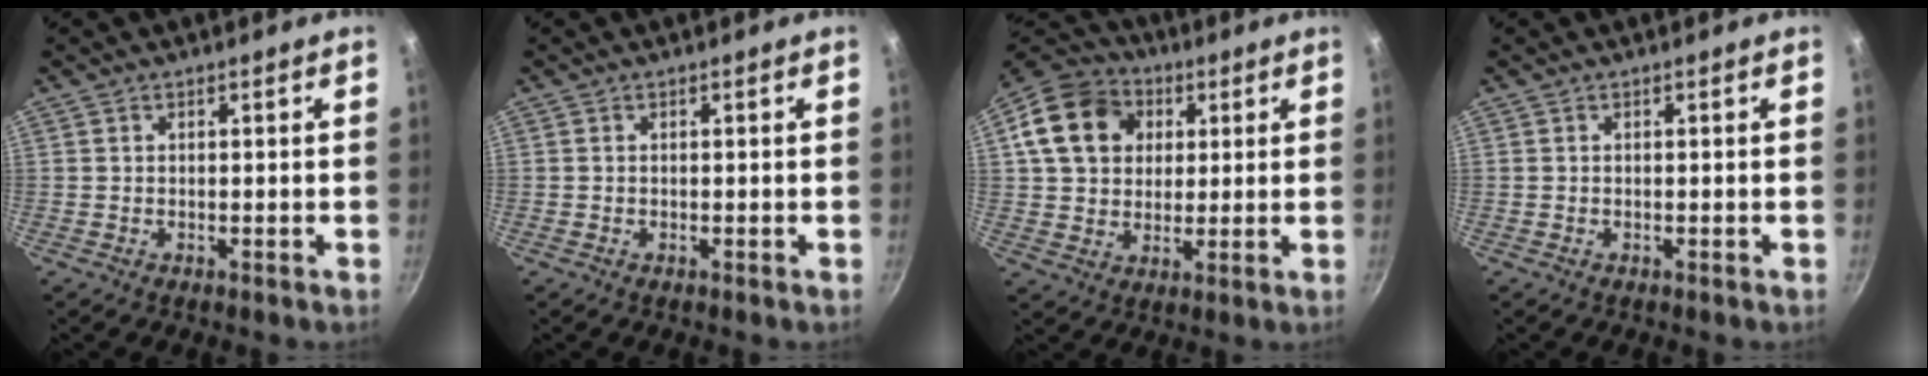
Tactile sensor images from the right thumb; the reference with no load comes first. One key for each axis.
{"total": 0.0}
{"total": 15.8, "fx": 4.2, "fy": 12.7, "fz": 8.3, "tx": -0.130, "ty": 0.017, "tz": 0.061}
{"total": 0.0}